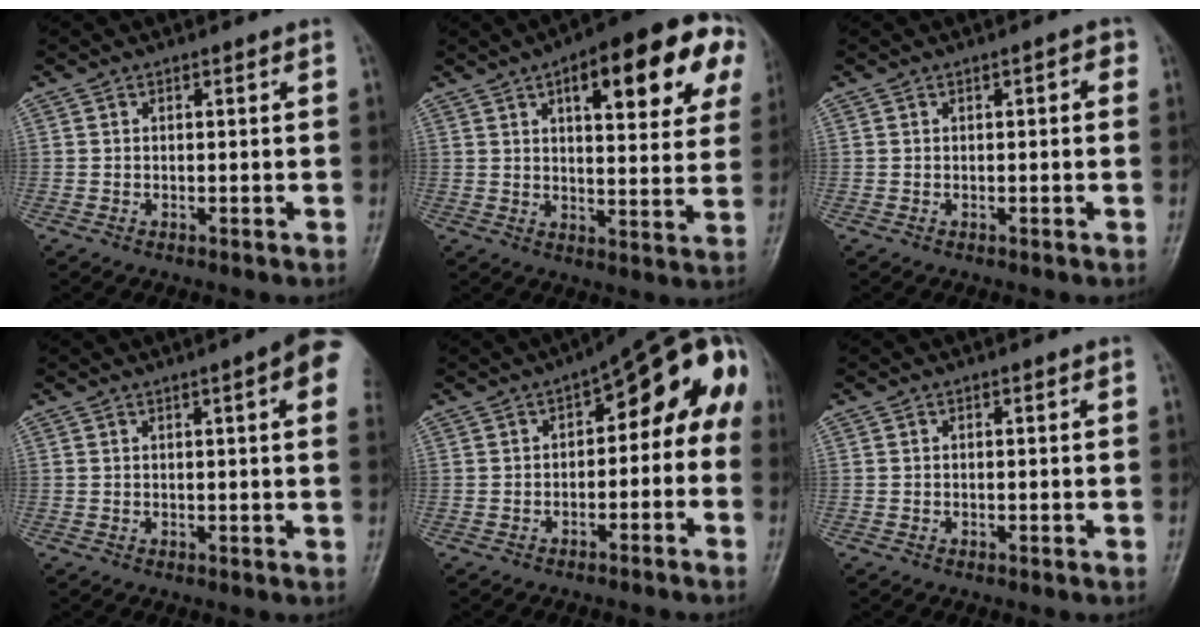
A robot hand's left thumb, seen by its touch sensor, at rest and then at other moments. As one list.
[{"total": 20.2, "force": [8.3, 7.4, 16.9], "torque": [-0.189, 0.004, 0.105]}, {"total": 1.8, "force": [0.3, 1.1, 1.4], "torque": [-0.005, 0.005, -0.004]}, {"total": 8.2, "force": [3.0, 1.6, 7.5], "torque": [-0.079, 0.002, 0.026]}, {"total": 13.7, "force": [-0.9, 7.5, 11.4], "torque": [-0.106, 0.060, -0.022]}, {"total": 0.0}]